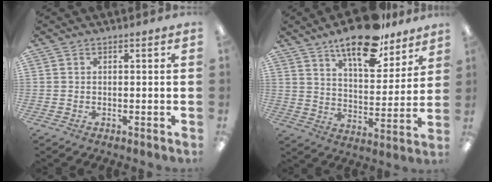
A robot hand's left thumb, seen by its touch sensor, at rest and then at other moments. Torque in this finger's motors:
{"motor_torque": [0.25, 0.20, 1.57, -1.20, 0.27]}